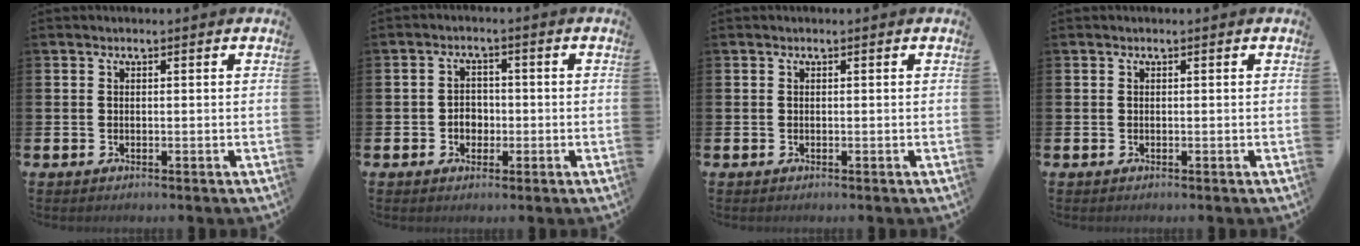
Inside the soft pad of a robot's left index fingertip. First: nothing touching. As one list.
[{"total": 2.8, "force": [-0.8, 2.3, 1.3], "torque": [-0.017, 0.003, -0.021]}, {"total": 0.0}, {"total": 0.0}]